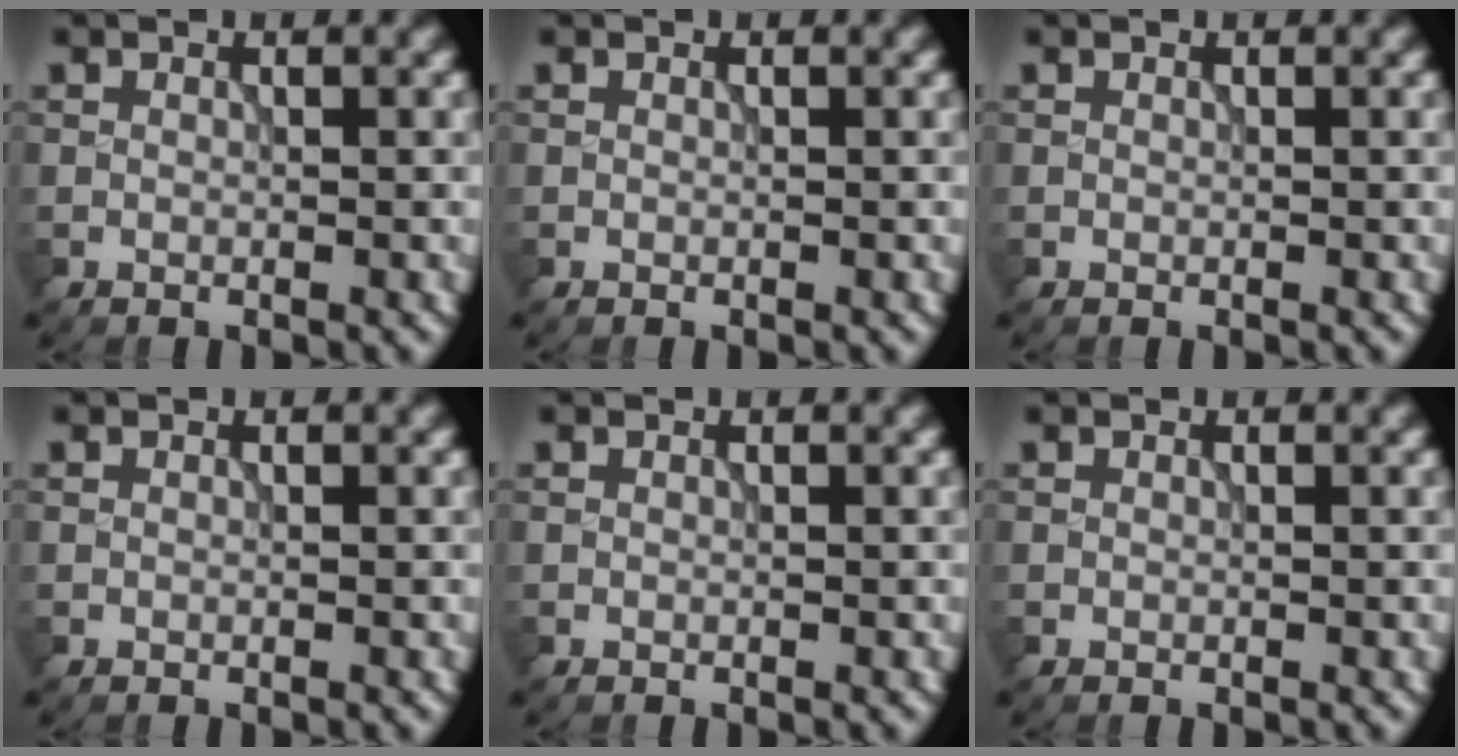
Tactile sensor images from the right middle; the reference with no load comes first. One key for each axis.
{"total": 0.0}
{"total": 0.0}
{"total": 0.0}
{"total": 0.0}
{"total": 0.0}